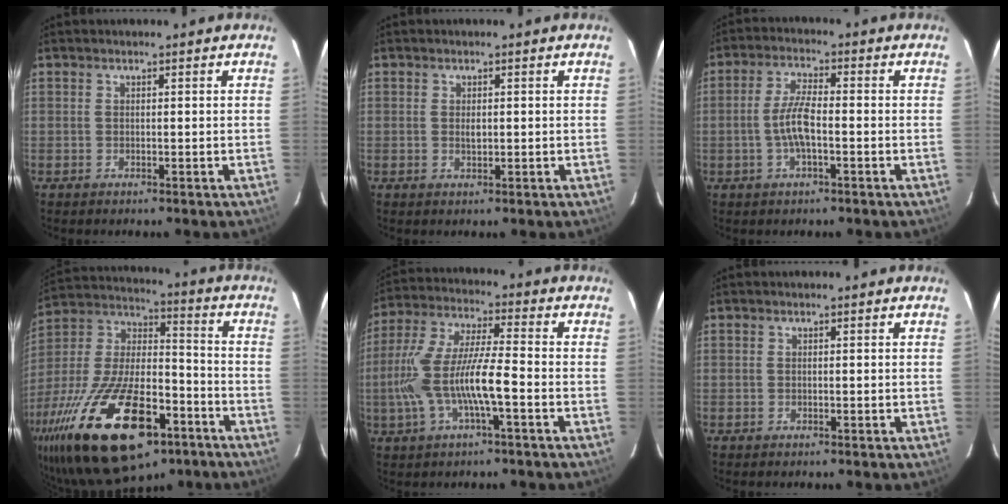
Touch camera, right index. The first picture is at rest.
{"total": 1.4, "force": [0.1, 0.9, 1.1], "torque": [-0.020, 0.001, 0.002]}
{"total": 6.1, "force": [-1.5, 1.6, 5.7], "torque": [-0.116, 0.006, -0.029]}
{"total": 31.9, "force": [-17.2, 13.9, 23.0], "torque": [-0.458, -0.028, -0.280]}
{"total": 13.4, "force": [-3.7, 2.3, 12.7], "torque": [-0.263, -0.001, -0.066]}
{"total": 0.0}